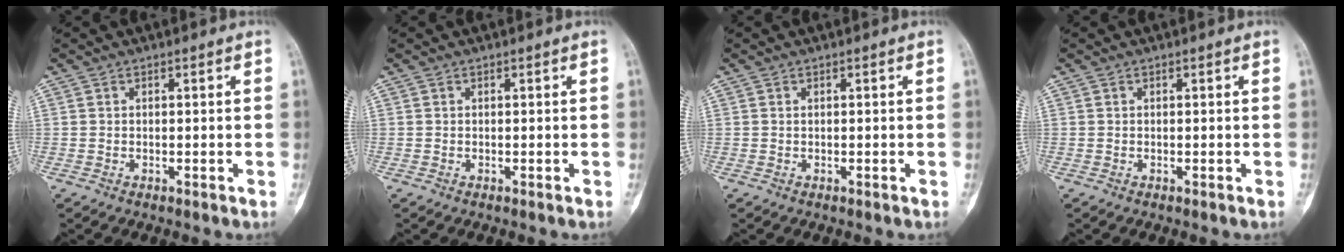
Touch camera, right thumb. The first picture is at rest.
{"total": 0.0}
{"total": 0.0}
{"total": 0.0}